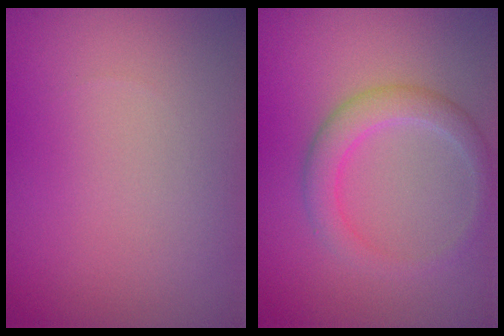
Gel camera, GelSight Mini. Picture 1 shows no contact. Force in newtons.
{"total": 2.8, "press": 2.8, "slide": 0.1}